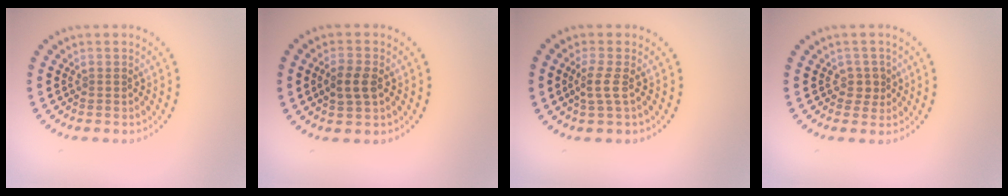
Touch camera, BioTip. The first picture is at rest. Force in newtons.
{"total": 2.5, "press": 2.5, "slide": 0.4}
{"total": 1.9, "press": 1.6, "slide": 1.0}
{"total": 1.5, "press": 1.2, "slide": 0.9}